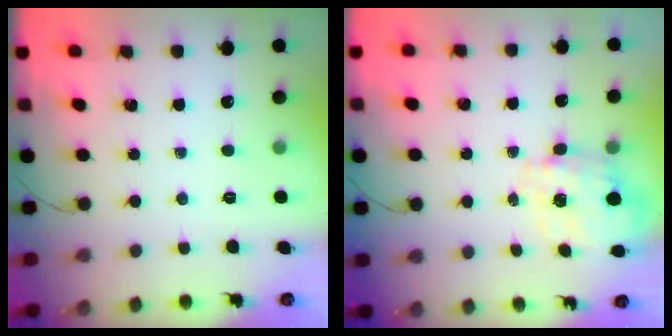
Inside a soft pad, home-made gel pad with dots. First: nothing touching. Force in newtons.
{"total": 2.7, "press": 2.6, "slide": 1.0}